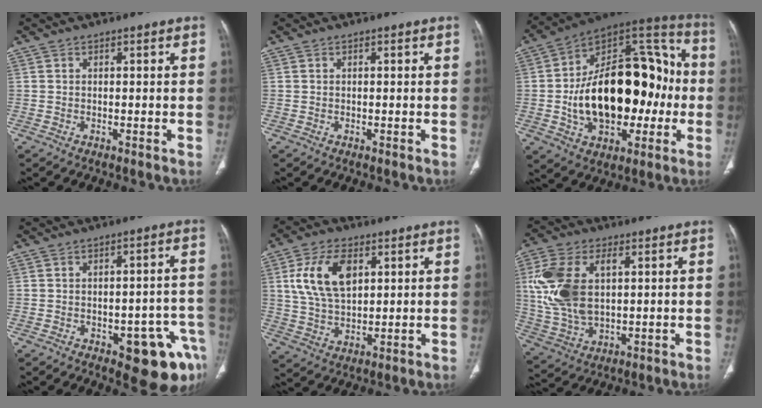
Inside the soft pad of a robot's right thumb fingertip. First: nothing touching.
{"total": 0.0}
{"total": 30.7, "force": [-2.7, 18.0, 24.7], "torque": [-0.375, 0.041, -0.029]}
{"total": 12.4, "force": [-5.8, 5.1, 9.6], "torque": [-0.078, 0.036, -0.062]}
{"total": 11.9, "force": [3.7, 6.7, 9.1], "torque": [-0.167, -0.006, 0.075]}
{"total": 14.9, "force": [2.8, 8.7, 11.8], "torque": [-0.256, 0.001, 0.061]}